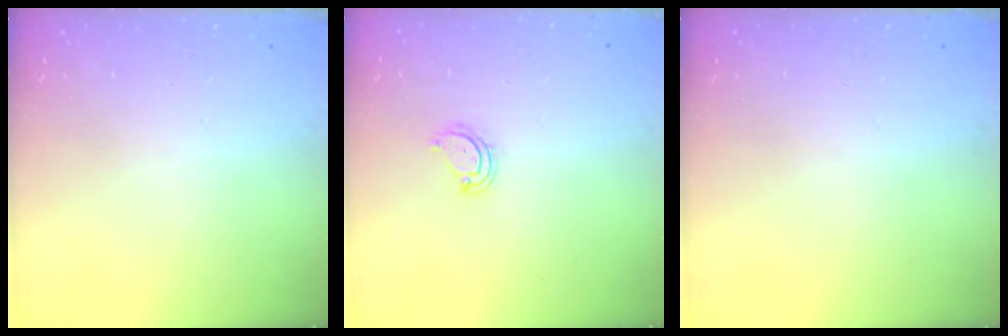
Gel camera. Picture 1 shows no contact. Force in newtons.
{"total": 5.3, "press": 5.3, "slide": 0.4}
{"total": 0.0}